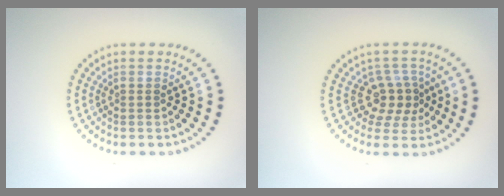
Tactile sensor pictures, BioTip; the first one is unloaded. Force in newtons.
{"total": 2.9, "press": 2.4, "slide": 1.7}